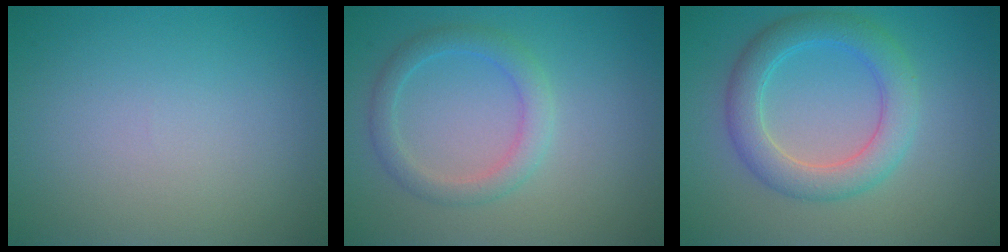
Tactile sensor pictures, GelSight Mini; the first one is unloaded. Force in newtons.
{"total": 2.7, "press": 2.7, "slide": 0.1}
{"total": 4.5, "press": 4.5, "slide": 0.0}